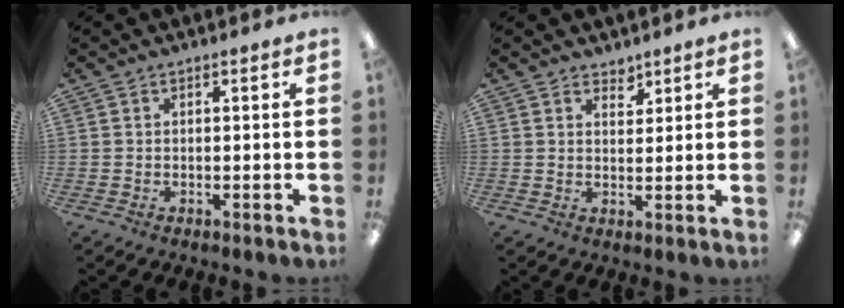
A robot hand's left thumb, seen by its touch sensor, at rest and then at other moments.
{"total": 2.6, "force": [2.3, 1.0, 0.3], "torque": [0.009, -0.018, 0.042]}